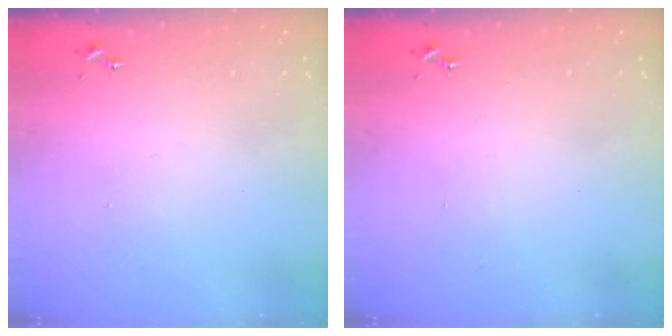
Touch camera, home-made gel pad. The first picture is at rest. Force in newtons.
{"total": 0.0}